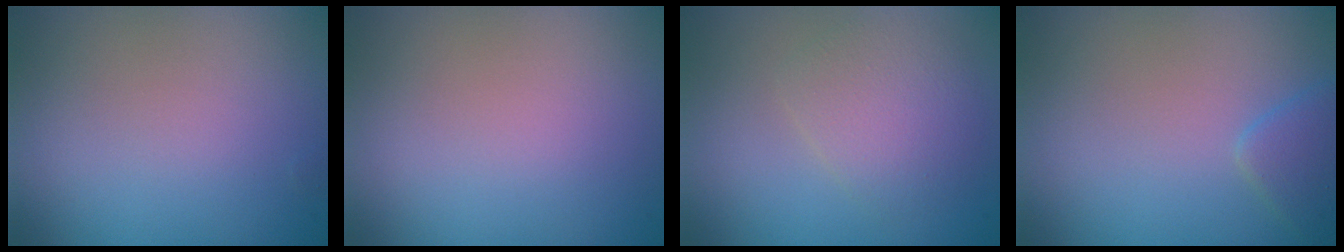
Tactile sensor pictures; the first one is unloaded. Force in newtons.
{"total": 0.0}
{"total": 3.0, "press": 3.0, "slide": 0.0}
{"total": 2.1, "press": 2.1, "slide": 0.1}